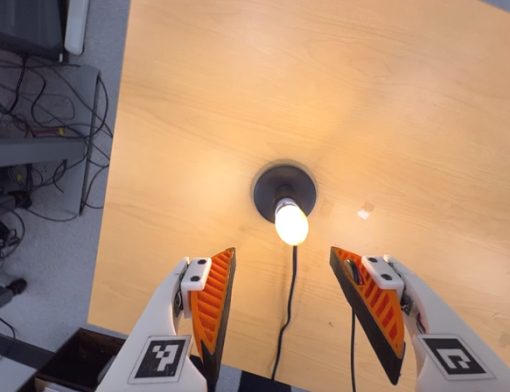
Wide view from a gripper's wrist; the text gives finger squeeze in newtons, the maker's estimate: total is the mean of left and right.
{"total": 0.0}